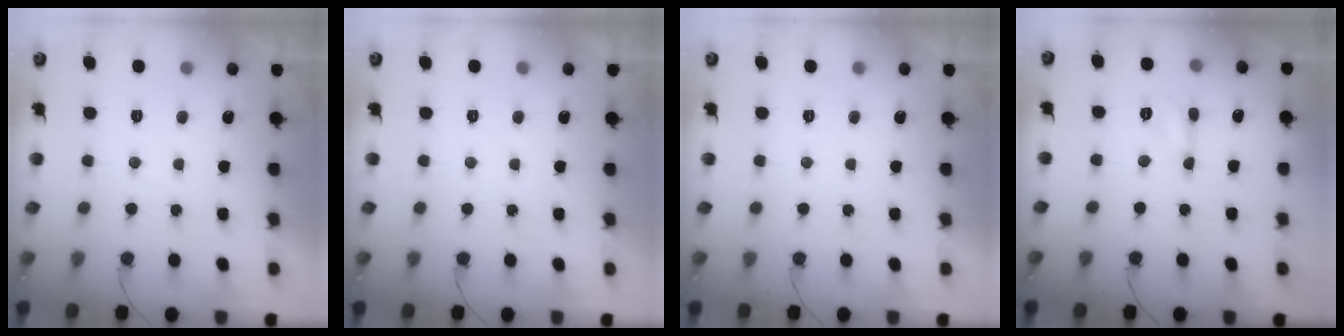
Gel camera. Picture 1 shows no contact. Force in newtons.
{"total": 0.0}
{"total": 0.0}
{"total": 4.3, "press": 4.2, "slide": 0.3}